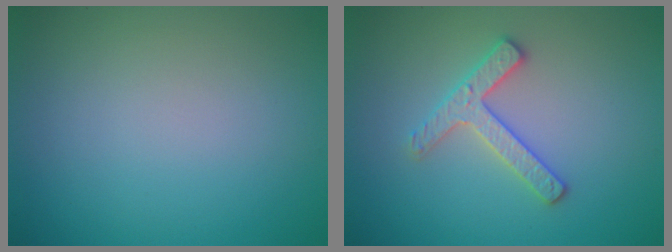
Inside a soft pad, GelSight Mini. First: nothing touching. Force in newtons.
{"total": 2.5, "press": 2.5, "slide": 0.4}